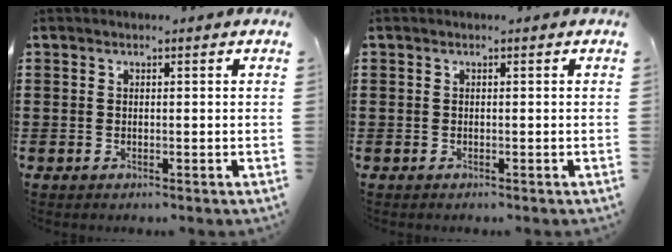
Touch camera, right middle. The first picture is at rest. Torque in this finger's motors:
{"motor_torque": [-0.72, 0.58, 0.06, 0.01]}